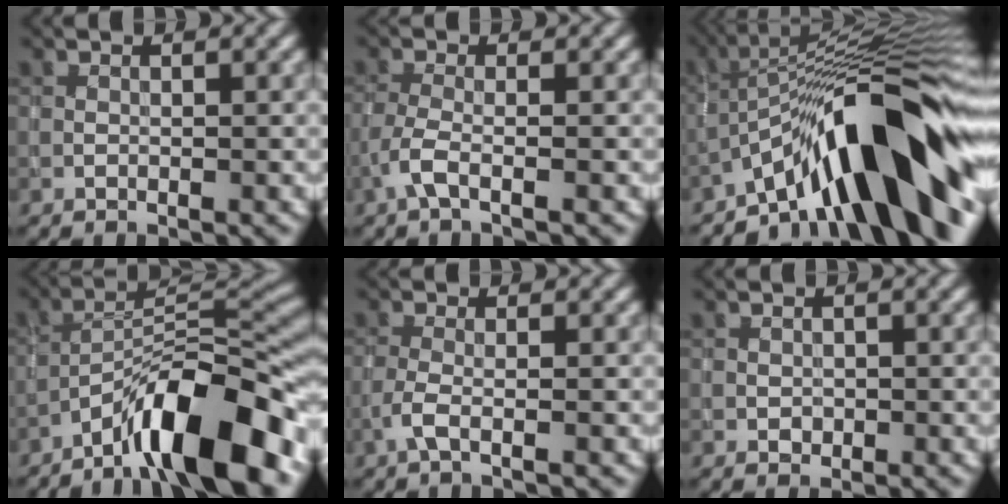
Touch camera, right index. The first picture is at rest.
{"total": 2.0, "force": [-1.2, 0.4, 1.6], "torque": [-0.036, -0.002, -0.032]}
{"total": 14.1, "force": [-6.3, 4.1, 11.9], "torque": [-0.163, 0.029, -0.105]}
{"total": 11.4, "force": [-7.0, 2.9, 8.6], "torque": [-0.123, 0.019, -0.124]}
{"total": 1.6, "force": [-0.8, 0.3, 1.4], "torque": [-0.031, -0.001, -0.022]}
{"total": 0.7, "force": [0.0, 0.7, 0.1], "torque": [0.000, -0.002, 0.000]}